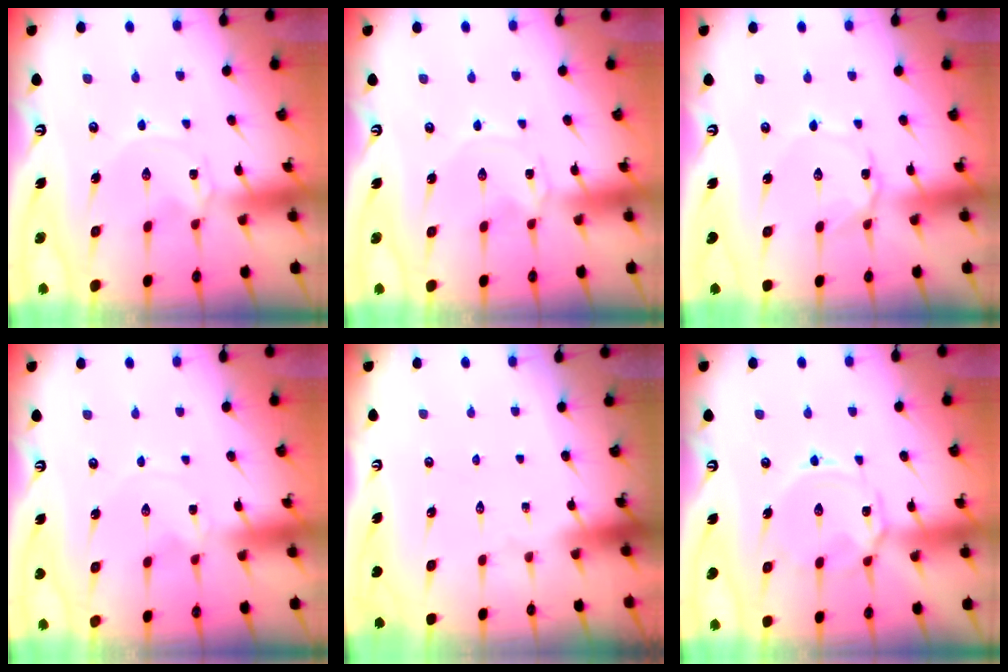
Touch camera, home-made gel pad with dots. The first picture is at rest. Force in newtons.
{"total": 0.0}
{"total": 1.4, "press": 1.3, "slide": 0.2}
{"total": 0.8, "press": 0.8, "slide": 0.1}
{"total": 0.0}
{"total": 6.9, "press": 6.9, "slide": 0.6}